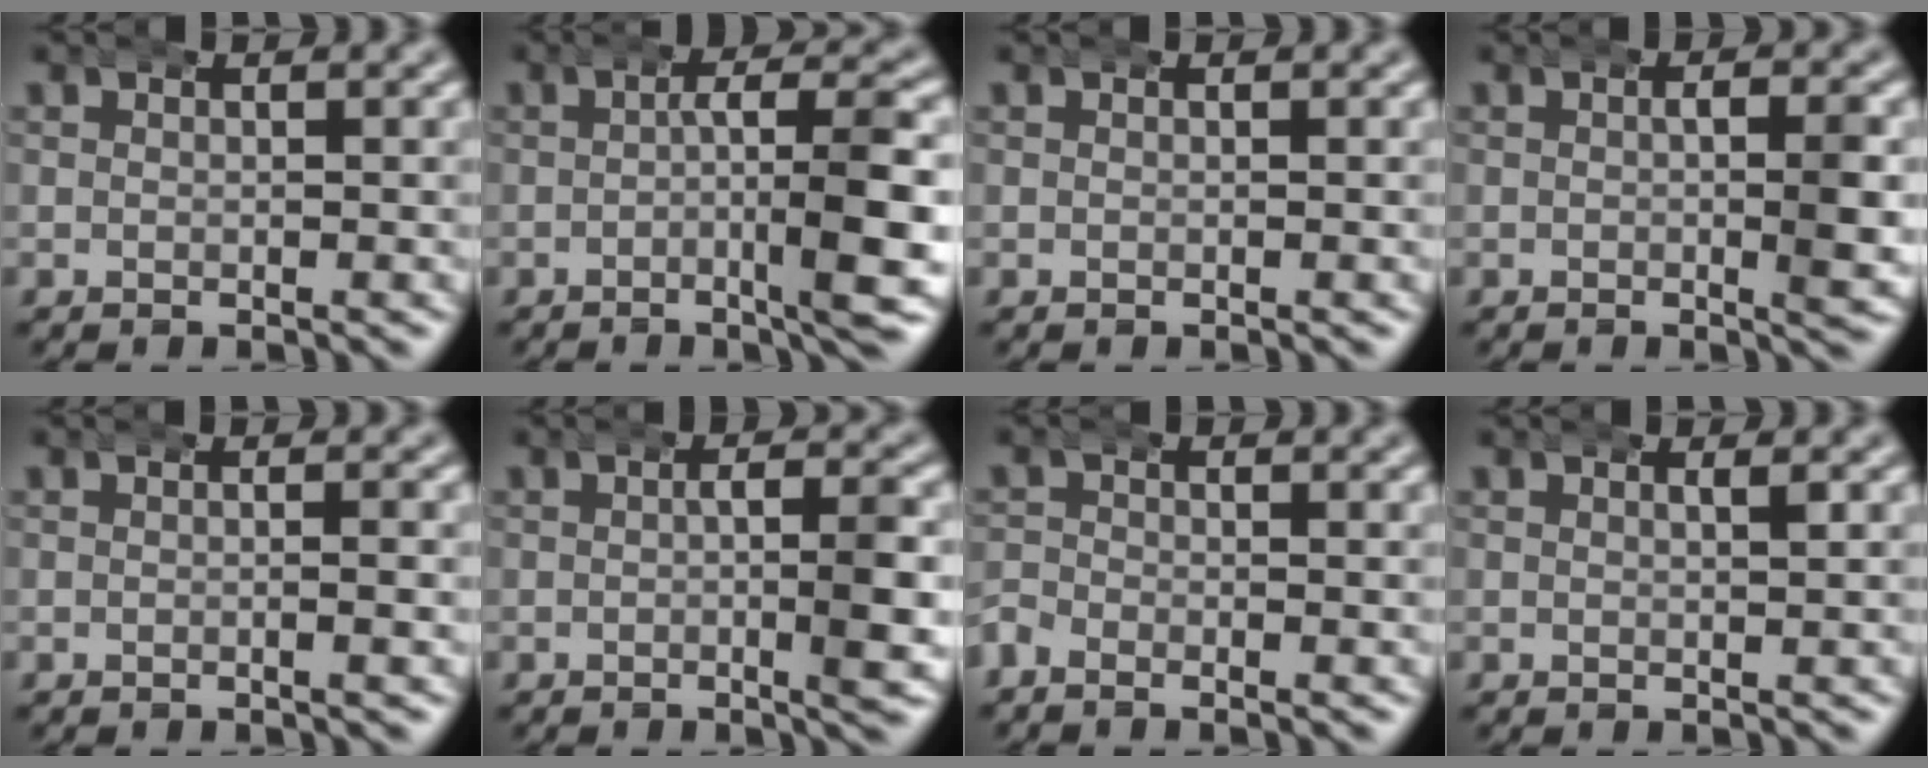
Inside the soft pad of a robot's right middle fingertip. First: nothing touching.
{"total": 6.1, "force": [-1.3, 0.9, 5.9], "torque": [-0.083, 0.006, -0.028]}
{"total": 0.0}
{"total": 3.7, "force": [0.1, 0.9, 3.5], "torque": [-0.047, 0.010, -0.009]}
{"total": 0.9, "force": [0.0, 0.0, 0.9], "torque": [-0.013, 0.006, -0.006]}
{"total": 4.1, "force": [-0.3, 0.7, 4.0], "torque": [-0.053, 0.011, -0.015]}
{"total": 1.6, "force": [-1.2, 1.0, 0.3], "torque": [-0.012, 0.002, -0.031]}
{"total": 1.2, "force": [0.5, 0.3, 1.1], "torque": [-0.012, 0.006, 0.003]}